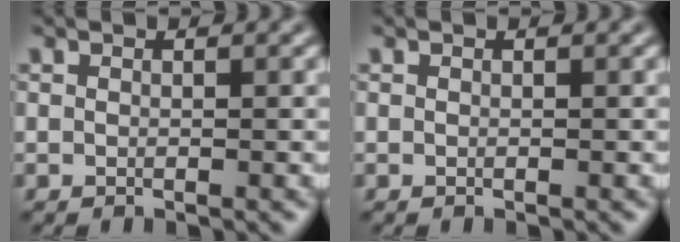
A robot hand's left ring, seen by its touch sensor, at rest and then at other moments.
{"total": 0.0}